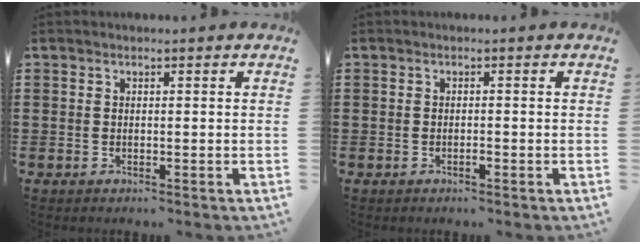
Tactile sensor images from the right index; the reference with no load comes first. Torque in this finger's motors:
{"motor_torque": [0.74, 0.66, 0.02, 0.00]}